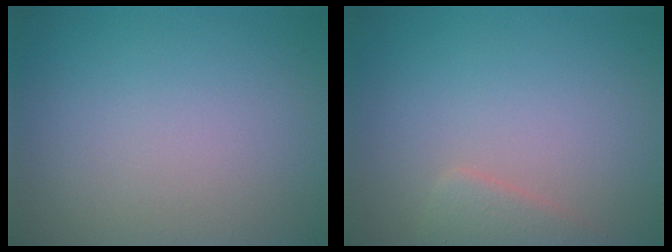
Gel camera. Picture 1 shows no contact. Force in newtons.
{"total": 2.0, "press": 2.0, "slide": 0.1}